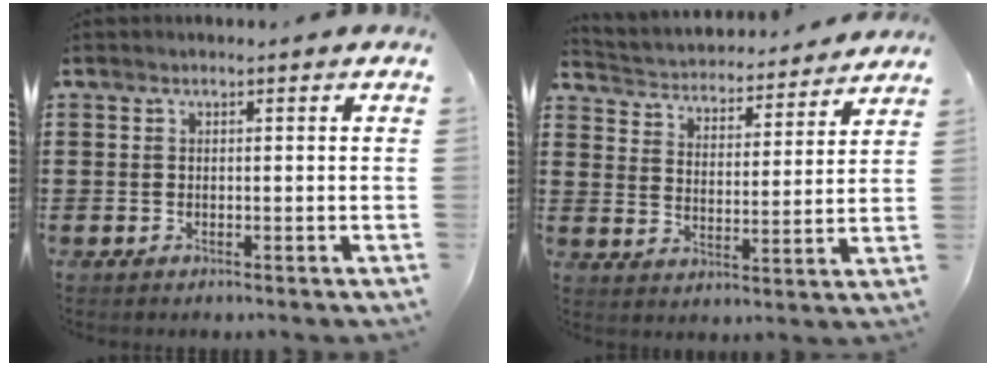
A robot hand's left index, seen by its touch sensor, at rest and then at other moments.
{"total": 3.2, "force": [3.2, 0.2, -0.3], "torque": [-0.018, -0.033, 0.046]}